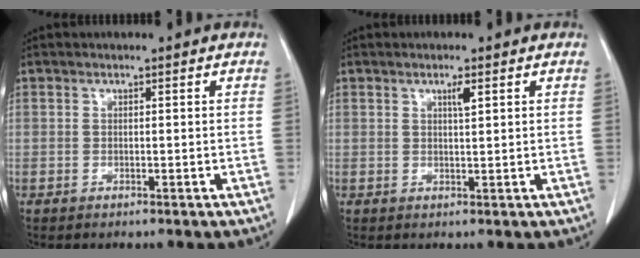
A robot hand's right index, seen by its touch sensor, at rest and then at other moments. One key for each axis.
{"total": 1.6, "fx": 0.8, "fy": 0.1, "fz": 1.3, "tx": -0.023, "ty": -0.003, "tz": 0.013}